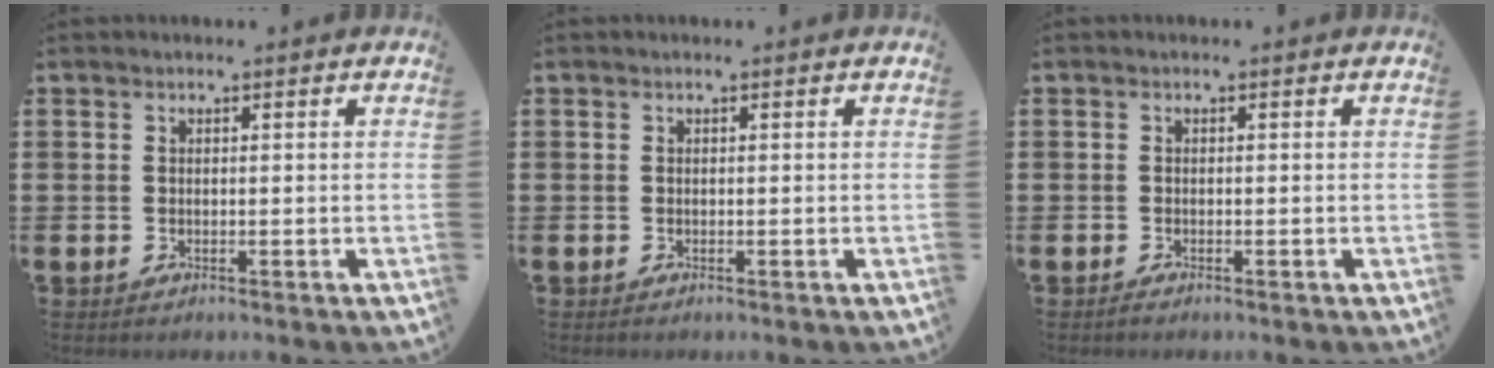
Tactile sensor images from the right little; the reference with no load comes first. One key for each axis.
{"total": 0.0}
{"total": 0.0}